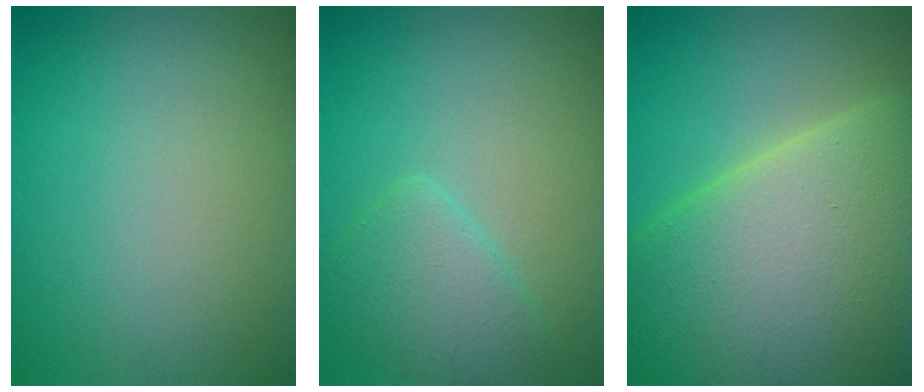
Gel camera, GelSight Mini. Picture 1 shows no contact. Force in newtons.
{"total": 3.1, "press": 3.1, "slide": 0.2}
{"total": 14.3, "press": 14.2, "slide": 0.8}